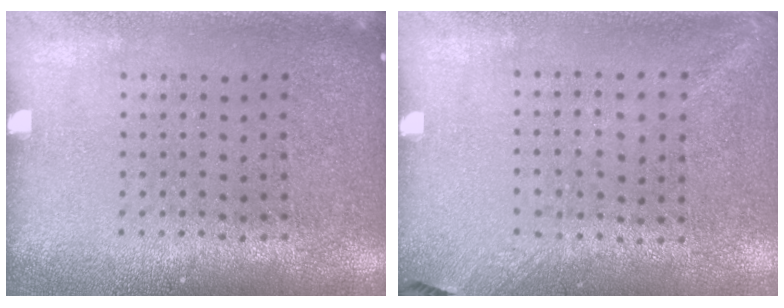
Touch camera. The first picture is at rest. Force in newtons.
{"total": 1.3, "press": 1.0, "slide": 0.8}